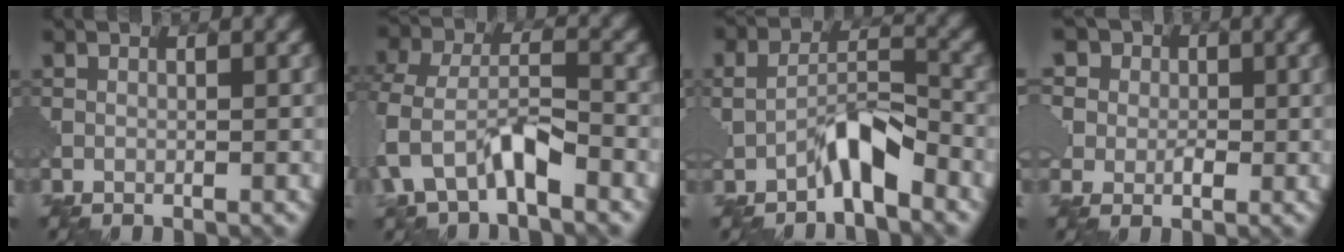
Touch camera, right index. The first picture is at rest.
{"total": 5.6, "force": [-2.5, 2.8, 4.2], "torque": [-0.092, 0.003, -0.051]}
{"total": 3.7, "force": [-2.3, 1.5, 2.6], "torque": [-0.041, 0.017, -0.043]}
{"total": 8.9, "force": [3.3, 7.2, 4.1], "torque": [-0.069, 0.029, 0.018]}